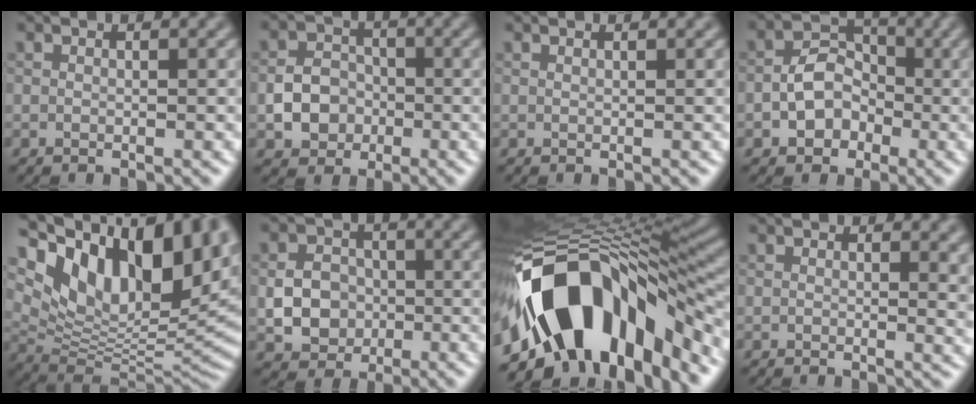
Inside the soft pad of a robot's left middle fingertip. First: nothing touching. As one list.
[{"total": 3.6, "force": [-1.1, 3.0, 1.7], "torque": [-0.024, 0.003, -0.020]}, {"total": 0.9, "force": [0.7, 0.3, 0.5], "torque": [-0.004, -0.003, 0.002]}, {"total": 3.8, "force": [-1.1, 3.0, 2.0], "torque": [-0.021, 0.008, -0.020]}, {"total": 14.4, "force": [6.0, 7.4, 10.8], "torque": [-0.175, 0.016, 0.114]}, {"total": 4.1, "force": [-0.7, 3.5, 2.0], "torque": [-0.034, 0.001, -0.015]}, {"total": 15.8, "force": [-6.1, 7.9, 12.3], "torque": [-0.208, 0.004, -0.098]}, {"total": 2.7, "force": [0.5, 1.1, 2.4], "torque": [-0.021, -0.002, 0.008]}]